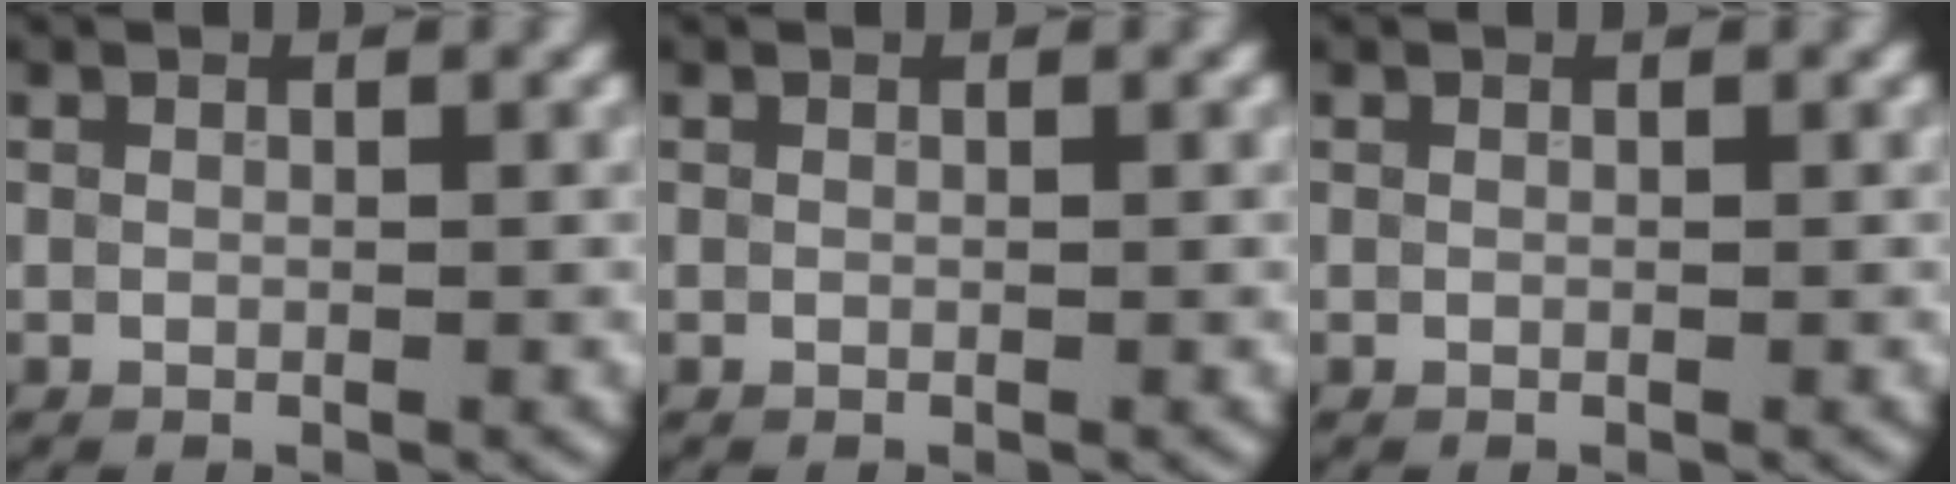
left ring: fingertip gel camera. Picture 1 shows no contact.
{"total": 0.0}
{"total": 0.0}